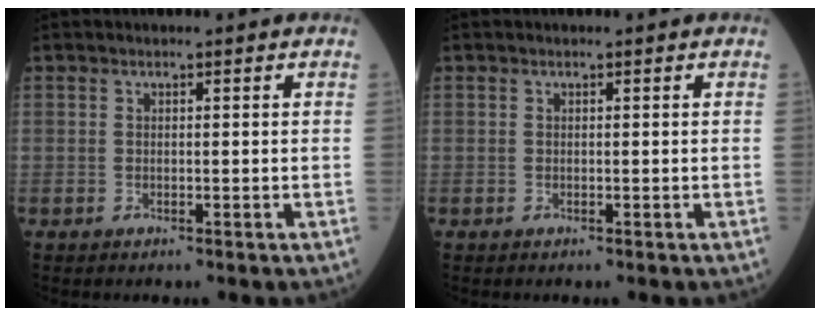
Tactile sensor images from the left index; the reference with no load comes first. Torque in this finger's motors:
{"motor_torque": [-0.10, 0.11, 0.00, 0.00]}